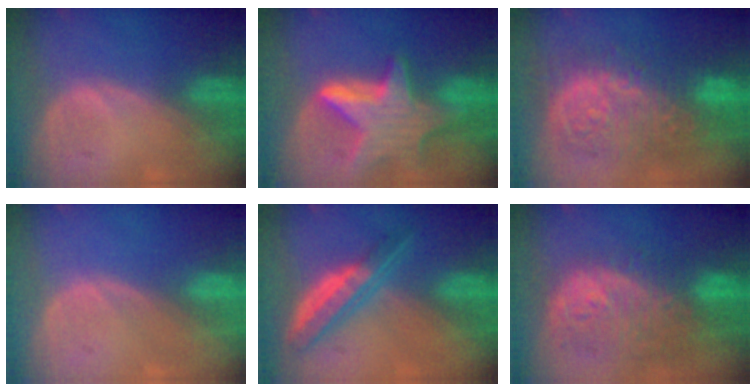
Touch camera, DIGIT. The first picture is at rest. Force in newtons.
{"total": 9.5, "press": 9.5, "slide": 0.6}
{"total": 13.2, "press": 13.2, "slide": 1.4}
{"total": 0.0}
{"total": 6.3, "press": 5.6, "slide": 2.8}
{"total": 11.9, "press": 10.7, "slide": 5.4}